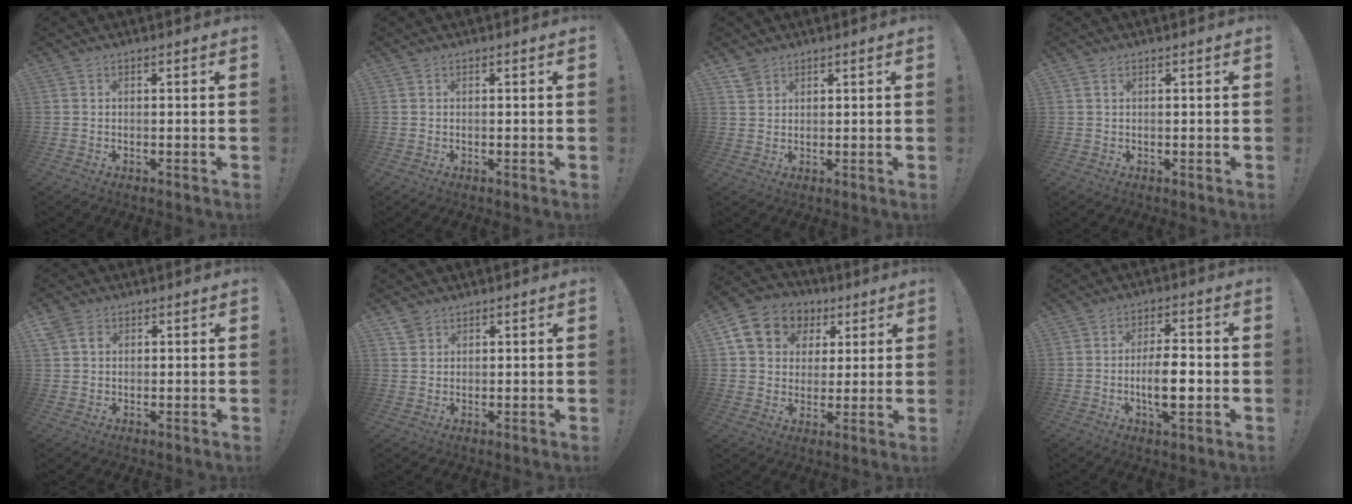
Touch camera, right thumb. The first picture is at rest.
{"total": 0.0}
{"total": 2.9, "force": [2.3, 1.7, 0.5], "torque": [-0.003, -0.012, 0.043]}
{"total": 0.9, "force": [0.5, 0.4, 0.6], "torque": [-0.014, 0.001, 0.010]}
{"total": 4.1, "force": [1.5, 3.4, 1.7], "torque": [-0.026, 0.003, 0.030]}
{"total": 2.9, "force": [2.2, 1.8, 0.4], "torque": [0.000, -0.009, 0.041]}
{"total": 13.0, "force": [5.0, 10.8, 5.2], "torque": [-0.070, -0.021, 0.103]}
{"total": 9.4, "force": [-2.2, 2.9, 8.7], "torque": [-0.157, -0.005, -0.044]}